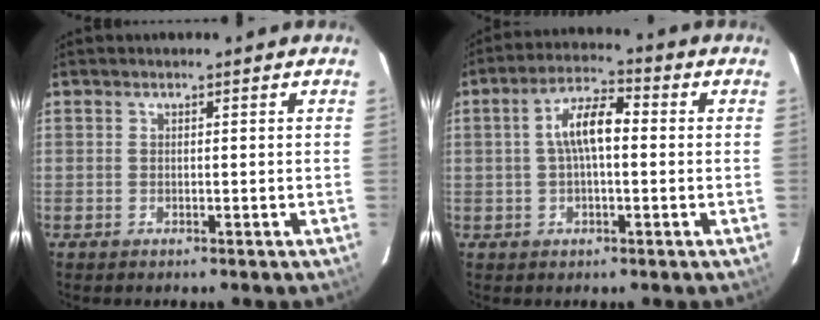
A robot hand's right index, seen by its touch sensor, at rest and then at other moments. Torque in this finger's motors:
{"motor_torque": [0.49, -0.12, 0.32, 0.08]}